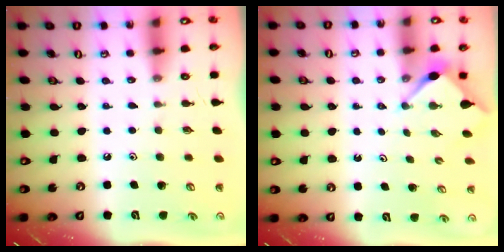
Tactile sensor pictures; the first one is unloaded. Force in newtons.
{"total": 2.8, "press": 2.8, "slide": 0.3}